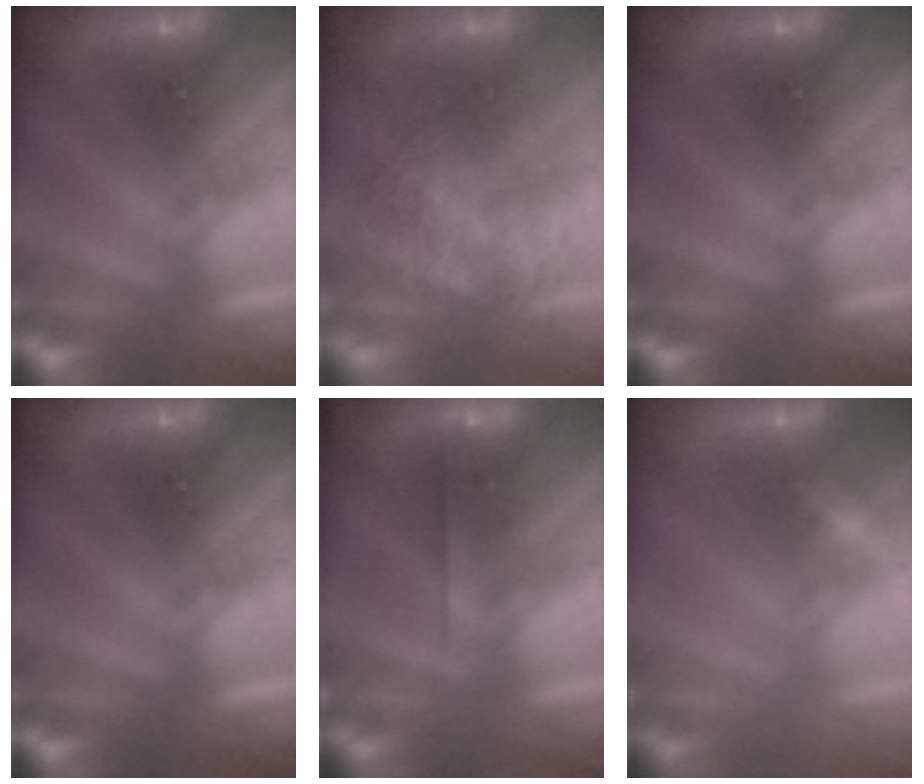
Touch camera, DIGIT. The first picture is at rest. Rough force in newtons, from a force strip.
{"total": 3.7}
{"total": 0.0}
{"total": 0.0}
{"total": 2.6}
{"total": 2.4}